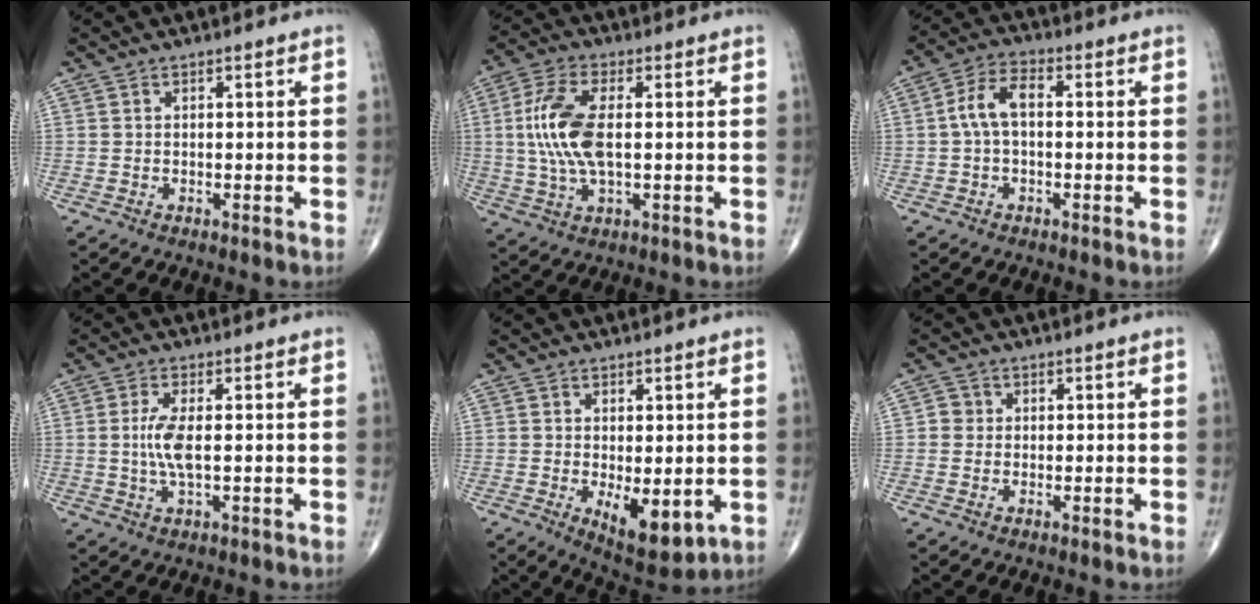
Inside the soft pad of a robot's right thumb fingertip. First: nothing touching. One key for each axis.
{"total": 11.4, "fx": 0.7, "fy": 5.0, "fz": 10.3, "tx": -0.228, "ty": 0.004, "tz": 0.014}
{"total": 6.3, "fx": 0.1, "fy": 3.4, "fz": 5.4, "tx": -0.107, "ty": 0.025, "tz": -0.007}
{"total": 5.0, "fx": 0.0, "fy": 1.4, "fz": 4.8, "tx": -0.114, "ty": -0.004, "tz": -0.001}
{"total": 8.1, "fx": -1.6, "fy": 3.6, "fz": 7.1, "tx": -0.096, "ty": -0.021, "tz": -0.012}
{"total": 2.0, "fx": 0.1, "fy": 1.9, "fz": 0.5, "tx": 0.002, "ty": 0.005, "tz": -0.002}